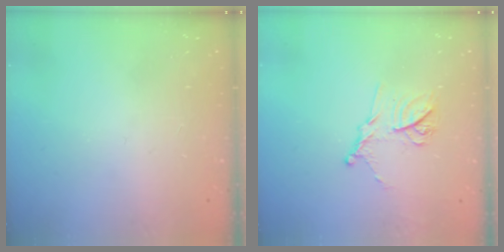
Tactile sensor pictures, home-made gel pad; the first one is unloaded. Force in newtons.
{"total": 12.6, "press": 12.5, "slide": 0.9}